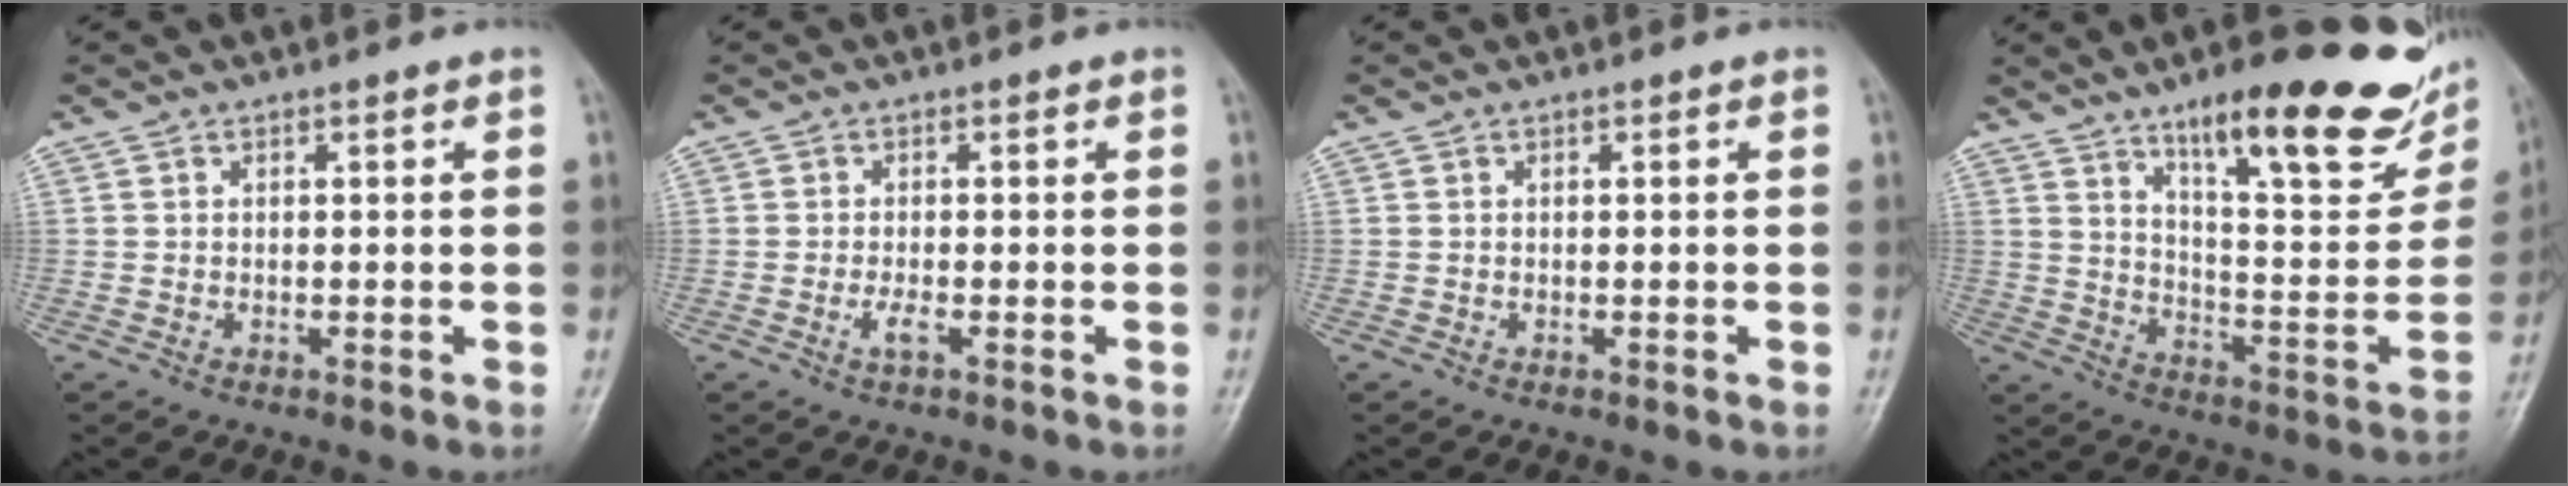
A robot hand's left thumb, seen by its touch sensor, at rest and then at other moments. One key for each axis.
{"total": 1.8, "fx": -0.6, "fy": 0.5, "fz": 1.7, "tx": -0.032, "ty": -0.003, "tz": -0.013}
{"total": 0.0}
{"total": 25.6, "fx": 15.9, "fy": 7.2, "fz": 18.8, "tx": -0.218, "ty": -0.064, "tz": 0.239}